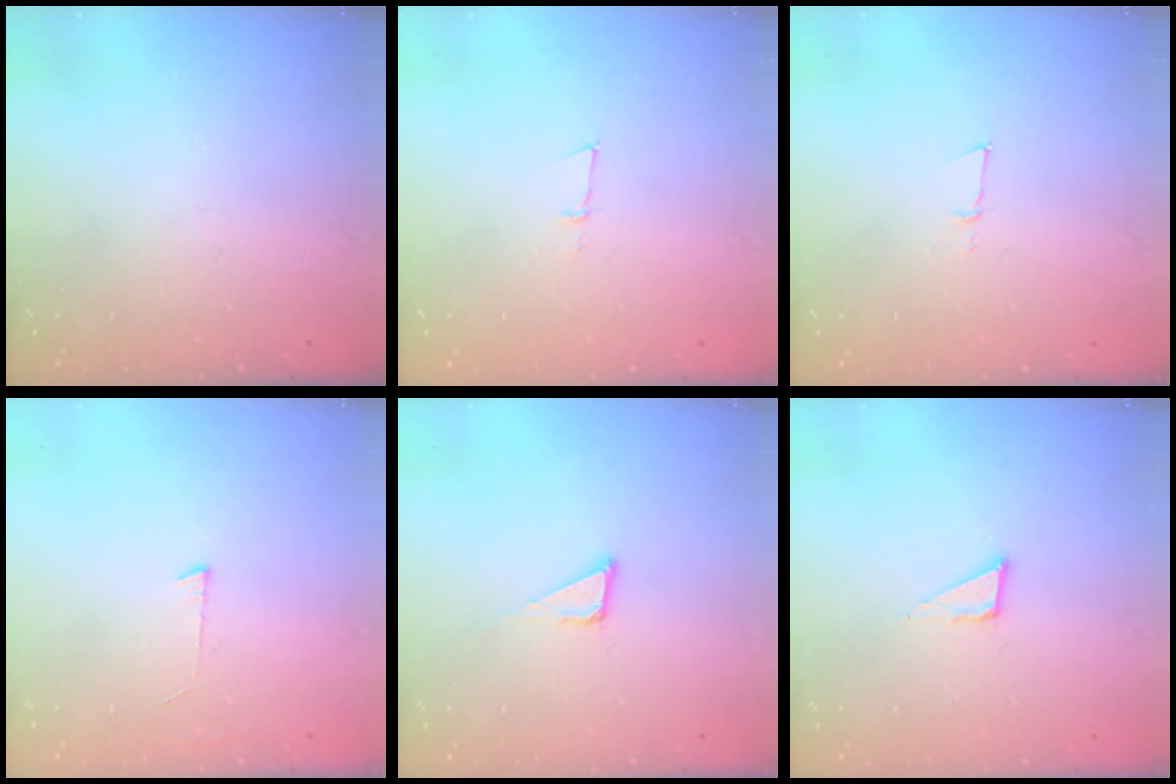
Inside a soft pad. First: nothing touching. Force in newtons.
{"total": 3.9, "press": 3.8, "slide": 0.9}
{"total": 3.9, "press": 3.8, "slide": 0.9}
{"total": 3.0, "press": 3.0, "slide": 0.3}
{"total": 3.8, "press": 3.7, "slide": 0.2}
{"total": 5.3, "press": 5.2, "slide": 0.3}